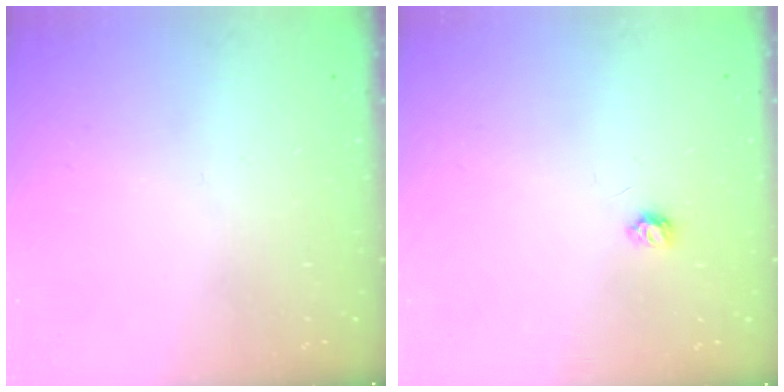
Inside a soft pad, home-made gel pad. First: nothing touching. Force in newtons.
{"total": 3.1, "press": 3.1, "slide": 0.5}